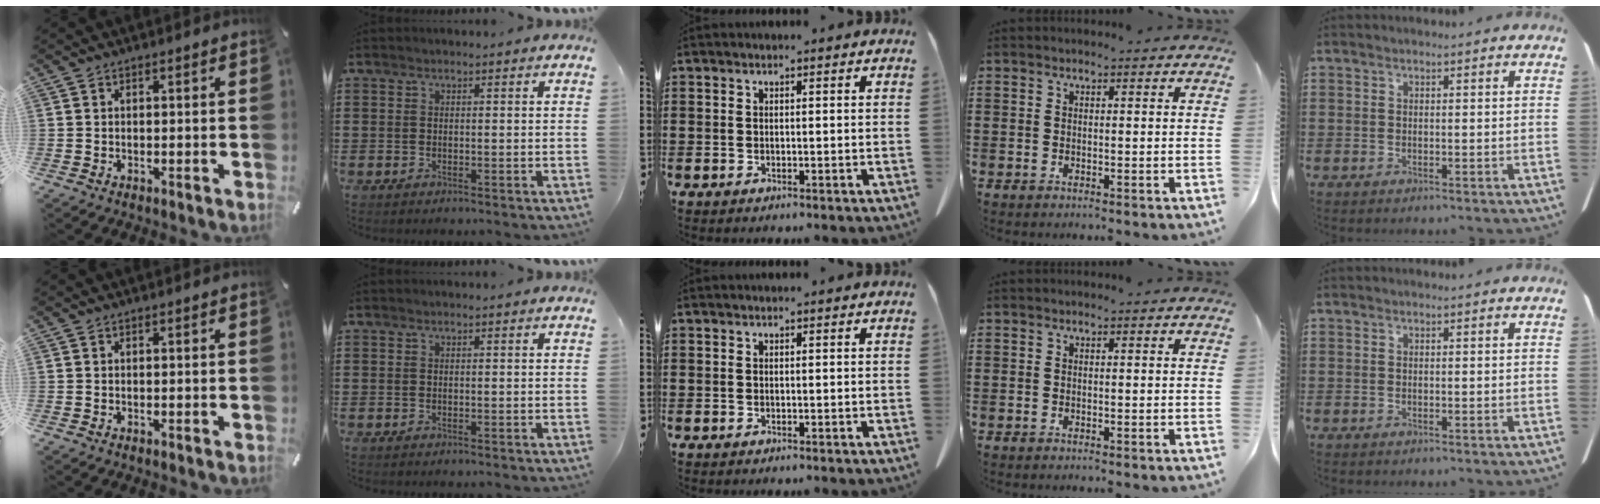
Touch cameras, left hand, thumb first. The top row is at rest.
{}